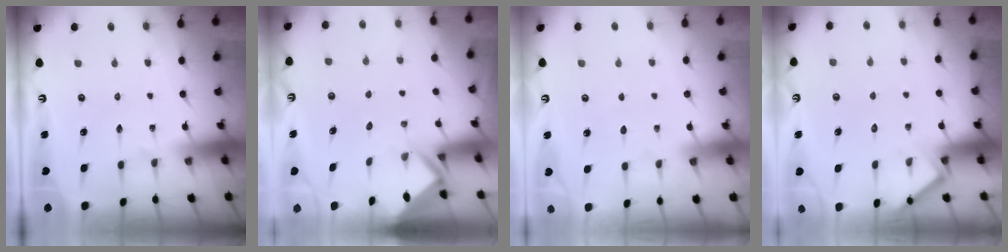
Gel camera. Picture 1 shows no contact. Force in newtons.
{"total": 2.9, "press": 2.9, "slide": 0.2}
{"total": 2.5, "press": 2.5, "slide": 0.4}
{"total": 5.0, "press": 5.0, "slide": 0.5}